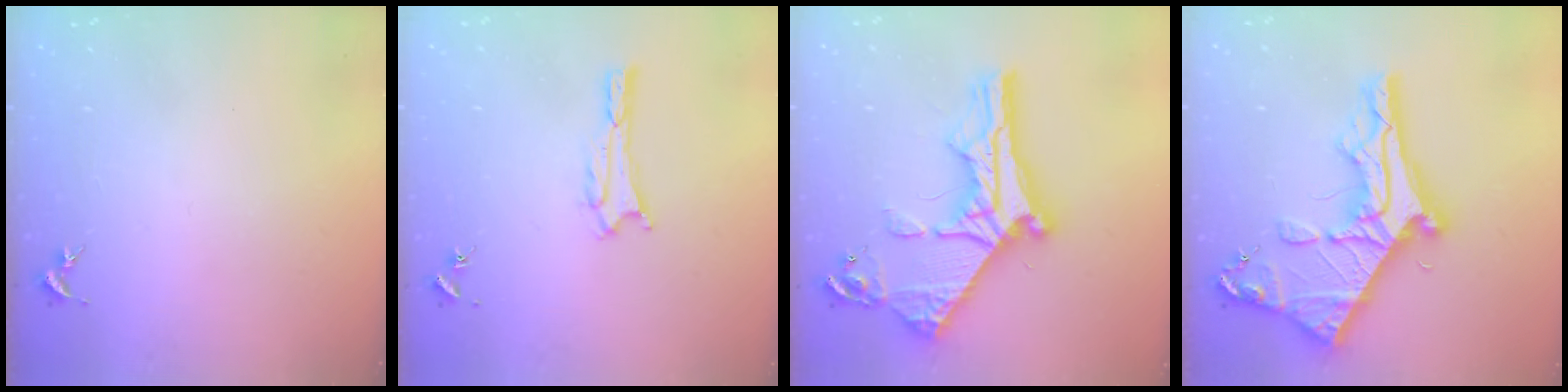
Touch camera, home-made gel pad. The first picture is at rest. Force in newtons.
{"total": 1.6, "press": 1.6, "slide": 0.2}
{"total": 11.5, "press": 11.5, "slide": 1.2}
{"total": 11.4, "press": 11.4, "slide": 1.1}